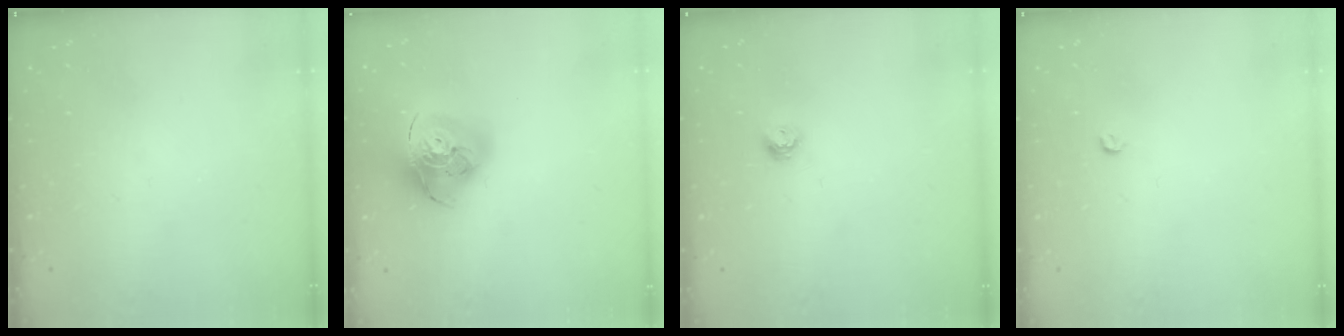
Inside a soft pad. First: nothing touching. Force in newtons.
{"total": 19.9, "press": 19.8, "slide": 2.2}
{"total": 5.6, "press": 5.5, "slide": 0.7}
{"total": 3.2, "press": 3.2, "slide": 0.4}